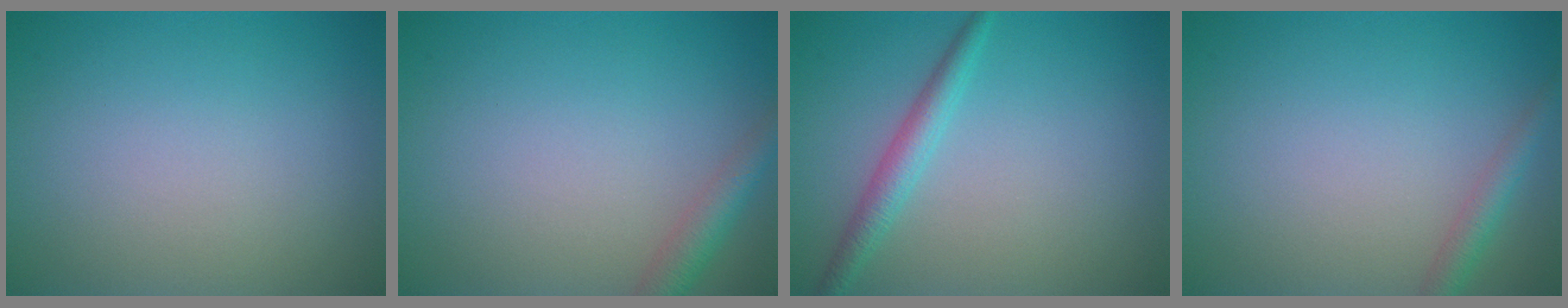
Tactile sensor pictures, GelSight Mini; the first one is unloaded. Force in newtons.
{"total": 2.4, "press": 2.4, "slide": 0.1}
{"total": 2.3, "press": 2.3, "slide": 0.1}
{"total": 1.8, "press": 1.8, "slide": 0.0}